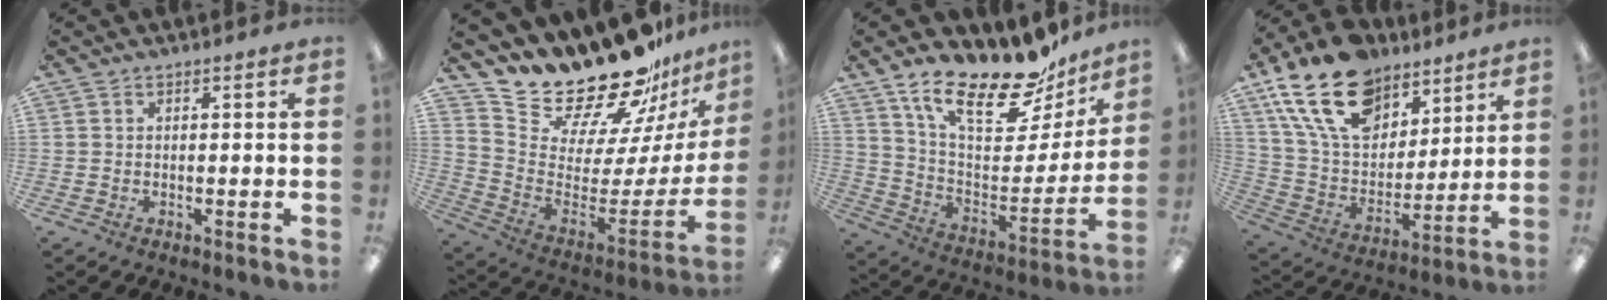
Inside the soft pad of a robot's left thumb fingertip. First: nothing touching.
{"total": 23.6, "force": [20.5, 8.3, 8.3], "torque": [-0.143, -0.170, 0.375]}
{"total": 23.0, "force": [17.7, 7.7, 12.5], "torque": [-0.191, -0.128, 0.302]}
{"total": 21.4, "force": [13.4, 12.7, 11.0], "torque": [-0.207, -0.059, 0.249]}